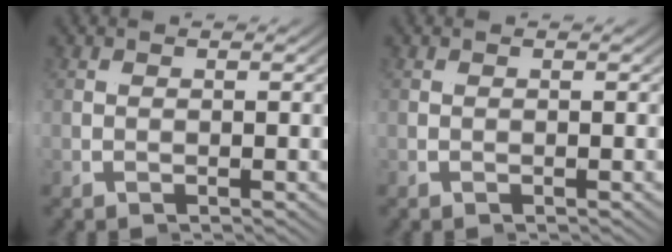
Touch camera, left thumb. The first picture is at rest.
{"total": 0.0}